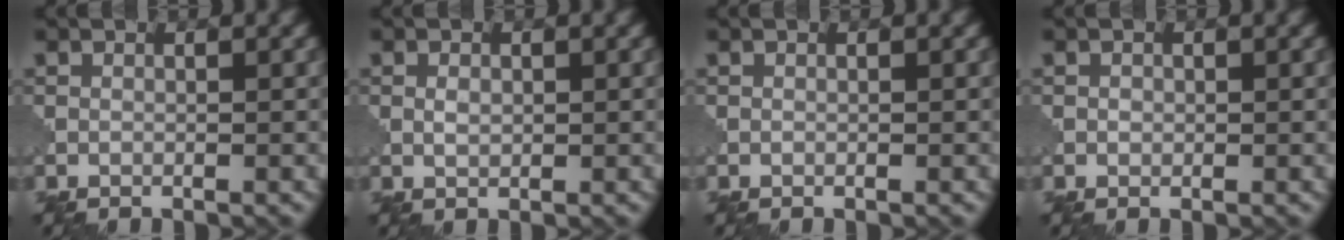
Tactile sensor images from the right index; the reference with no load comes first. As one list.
[{"total": 1.1, "force": [0.1, 0.7, 0.8], "torque": [-0.017, 0.000, 0.002]}, {"total": 0.0}, {"total": 0.6, "force": [0.1, 0.5, 0.2], "torque": [-0.002, -0.001, 0.000]}]